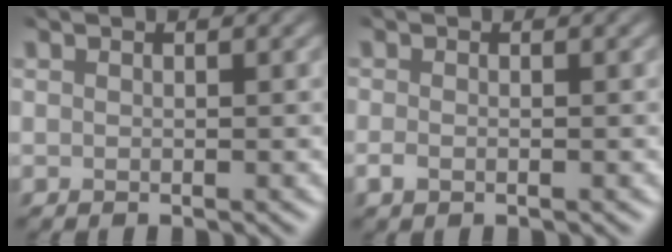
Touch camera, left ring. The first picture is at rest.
{"total": 0.7, "force": [-0.3, 0.1, 0.6], "torque": [-0.019, -0.002, 0.000]}